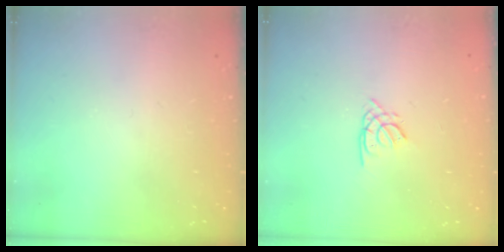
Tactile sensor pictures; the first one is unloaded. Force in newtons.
{"total": 1.3, "press": 1.3, "slide": 0.4}